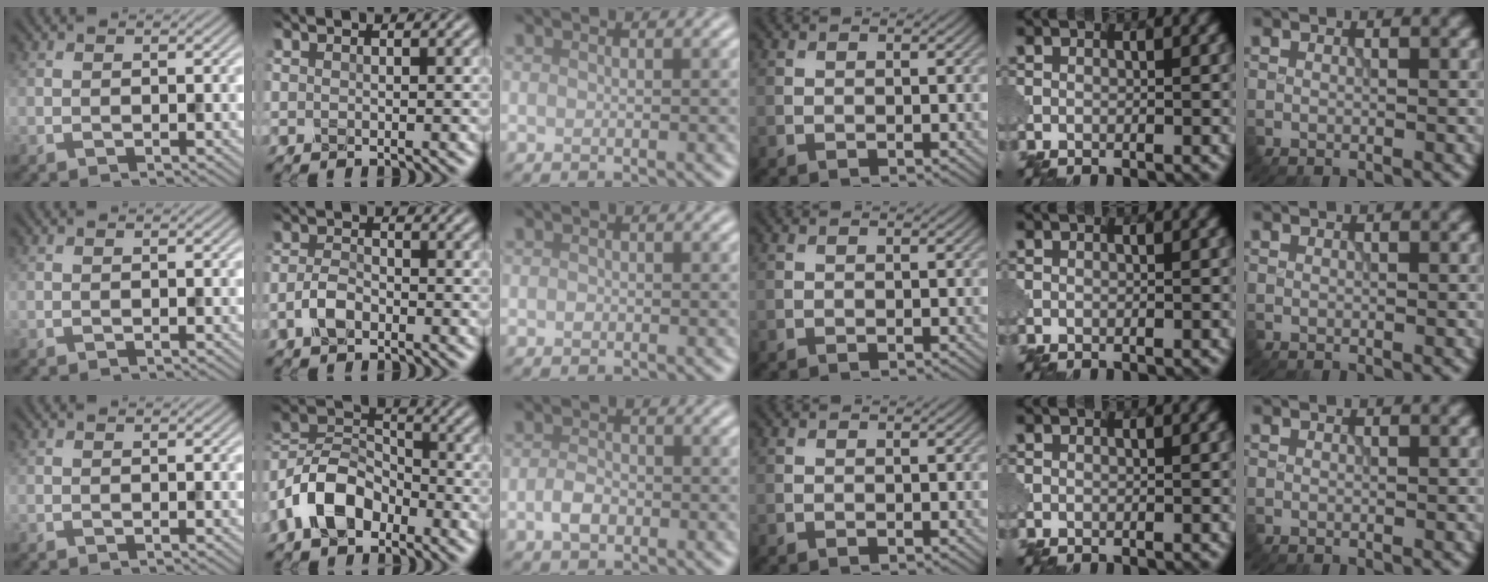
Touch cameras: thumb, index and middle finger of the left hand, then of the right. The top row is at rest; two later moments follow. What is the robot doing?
{"motion": "close", "object": "eyeshadow palette"}